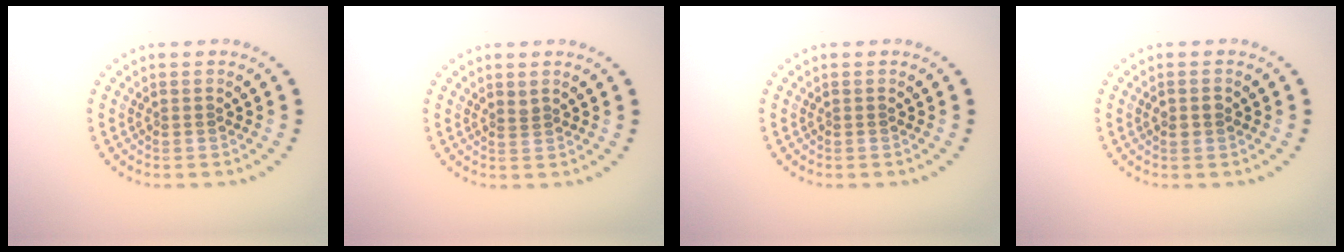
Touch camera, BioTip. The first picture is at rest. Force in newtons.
{"total": 0.5, "press": 0.2, "slide": 0.5}
{"total": 0.0}
{"total": 1.7, "press": 1.6, "slide": 0.2}